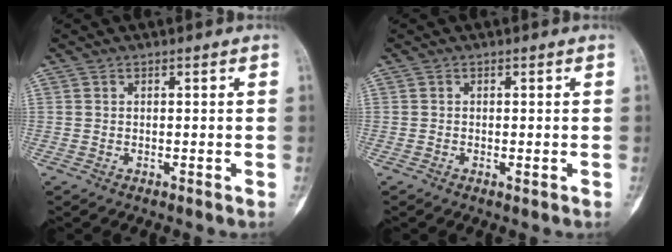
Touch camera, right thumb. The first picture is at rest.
{"total": 0.7, "force": [-0.2, 0.3, 0.6], "torque": [-0.011, -0.002, -0.004]}